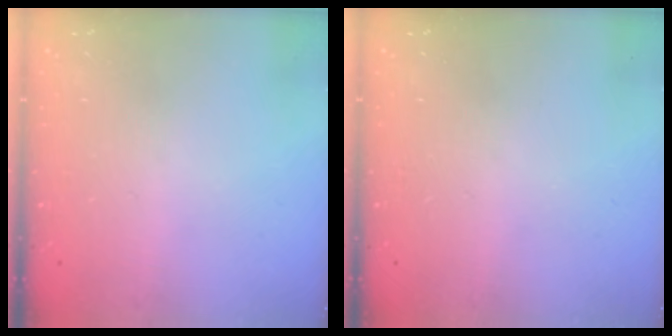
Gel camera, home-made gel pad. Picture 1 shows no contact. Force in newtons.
{"total": 0.0}